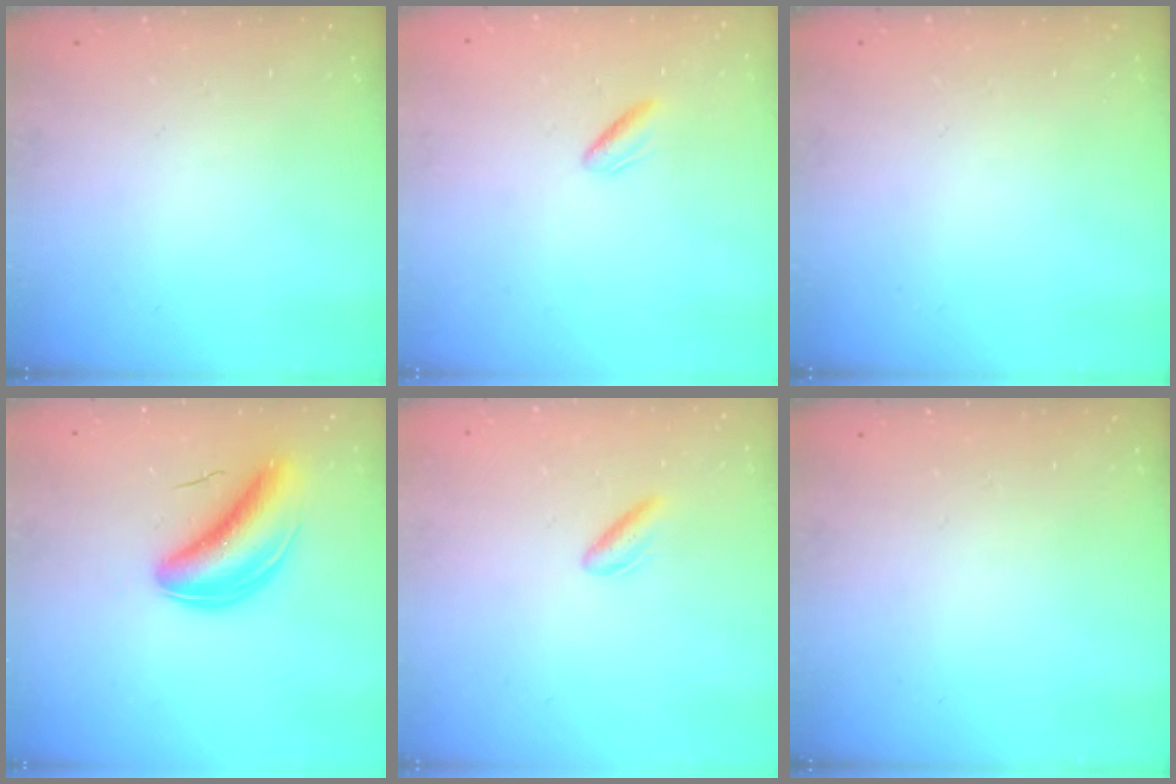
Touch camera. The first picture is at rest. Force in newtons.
{"total": 2.3, "press": 1.9, "slide": 1.2}
{"total": 0.0}
{"total": 7.5, "press": 7.2, "slide": 2.2}
{"total": 2.9, "press": 2.5, "slide": 1.3}
{"total": 0.0}